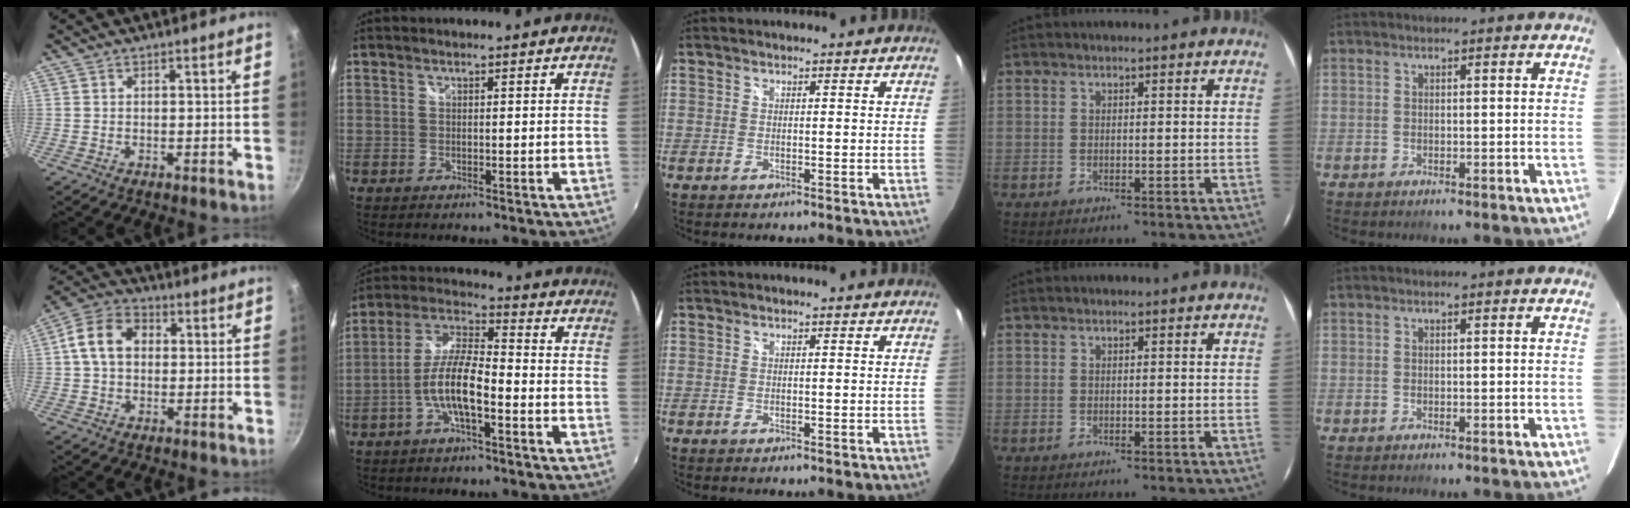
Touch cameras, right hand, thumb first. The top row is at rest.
{"thumb": {"total": 10.2, "force": [1.3, 7.7, 6.6], "torque": [-0.098, 0.021, 0.006]}, "index": {"total": 9.6, "force": [-3.7, 2.6, 8.4], "torque": [-0.181, 0.007, -0.070]}}